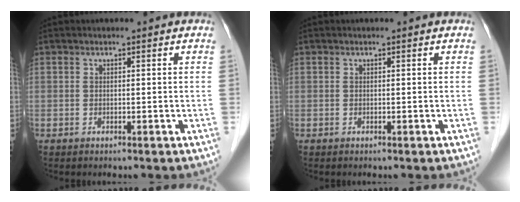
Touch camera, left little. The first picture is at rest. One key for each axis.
{"total": 0.0}